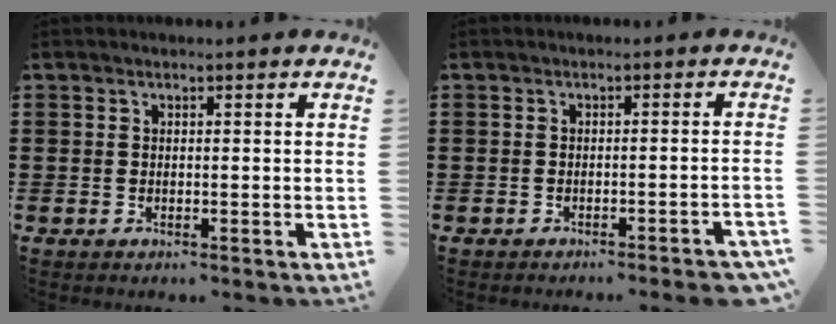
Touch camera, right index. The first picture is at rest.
{"total": 2.2, "force": [-1.8, -0.2, 1.2], "torque": [-0.020, -0.002, -0.033]}